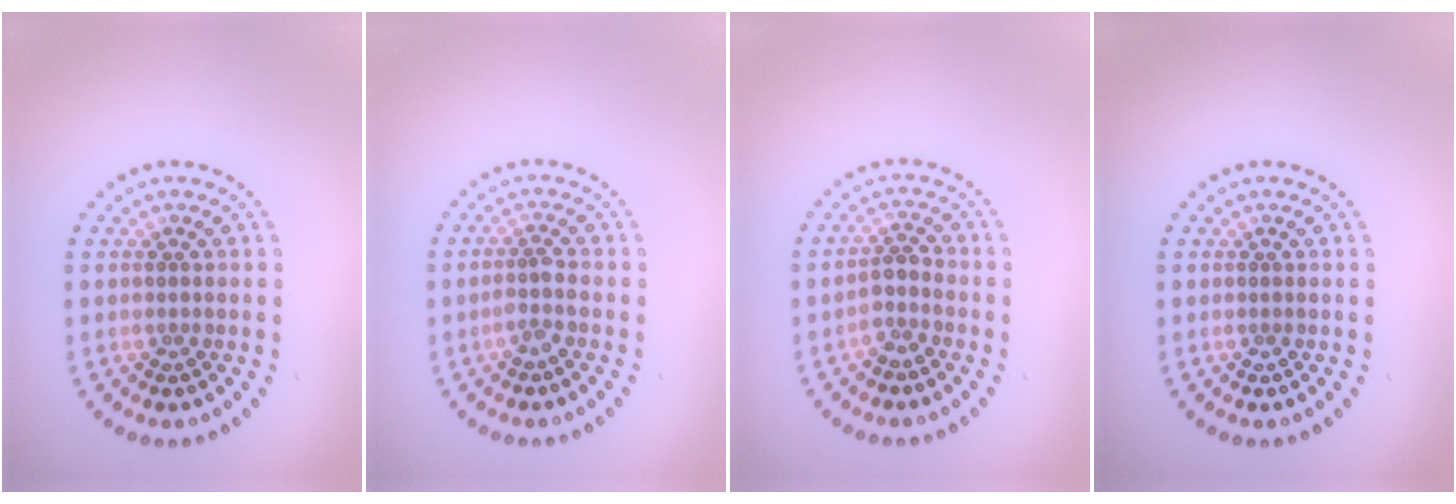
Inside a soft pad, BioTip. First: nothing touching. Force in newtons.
{"total": 1.4, "press": 1.2, "slide": 0.8}
{"total": 2.0, "press": 1.6, "slide": 1.1}
{"total": 0.0}